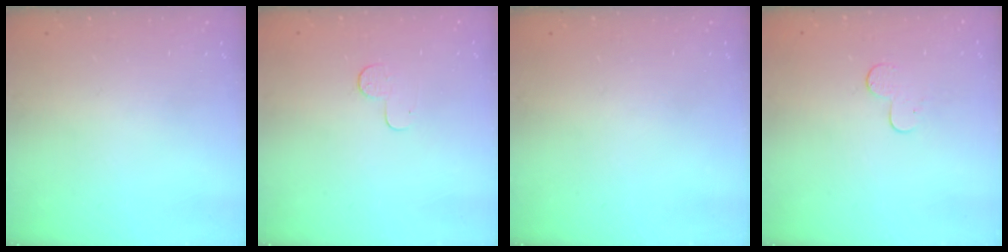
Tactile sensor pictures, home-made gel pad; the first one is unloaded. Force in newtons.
{"total": 4.9, "press": 4.8, "slide": 0.5}
{"total": 0.0}
{"total": 5.5, "press": 5.5, "slide": 0.5}